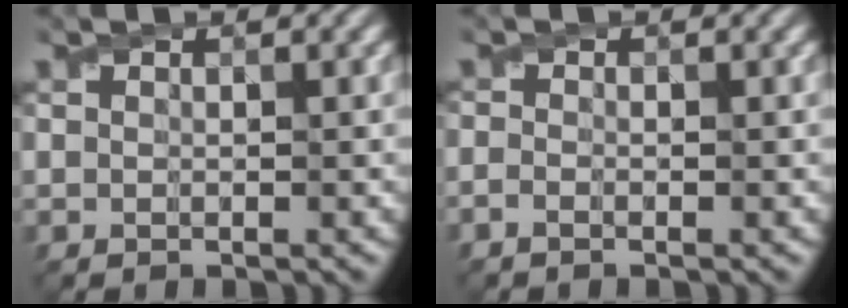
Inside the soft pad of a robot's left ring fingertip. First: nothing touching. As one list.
[{"total": 0.8, "force": [-0.6, 0.3, 0.5], "torque": [-0.014, -0.003, -0.015]}]